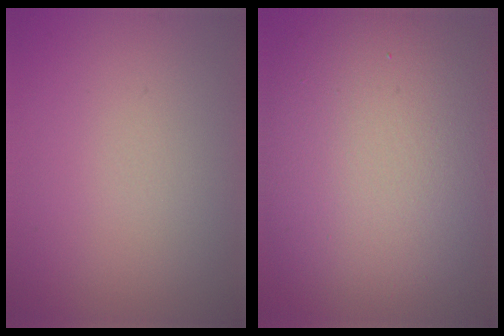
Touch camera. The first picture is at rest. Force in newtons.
{"total": 14.2, "press": 14.2, "slide": 1.0}